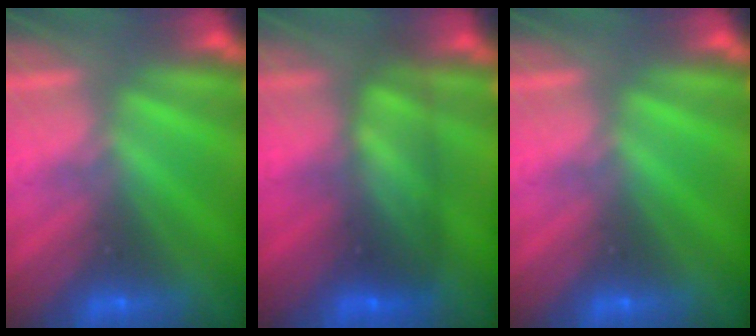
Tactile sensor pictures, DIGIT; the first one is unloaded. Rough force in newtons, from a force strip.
{"total": 8.0}
{"total": 0.0}